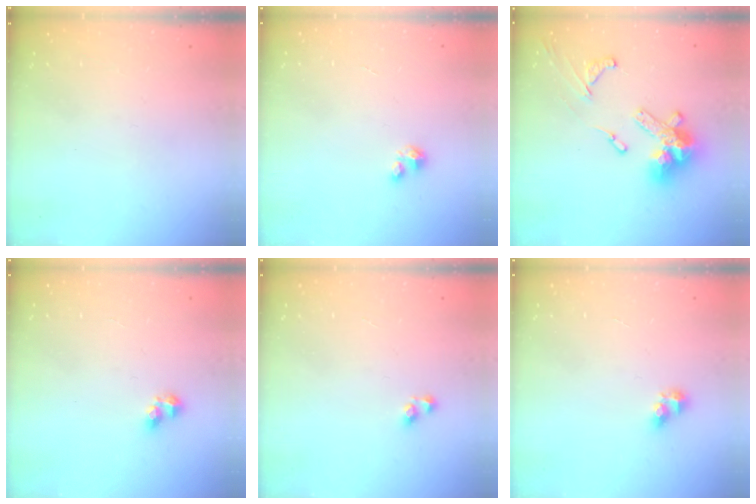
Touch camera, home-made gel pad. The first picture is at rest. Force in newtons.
{"total": 0.7, "press": 0.7, "slide": 0.2}
{"total": 17.1, "press": 17.0, "slide": 1.9}
{"total": 3.1, "press": 3.0, "slide": 0.7}
{"total": 3.8, "press": 3.6, "slide": 1.2}
{"total": 4.0, "press": 4.0, "slide": 0.5}